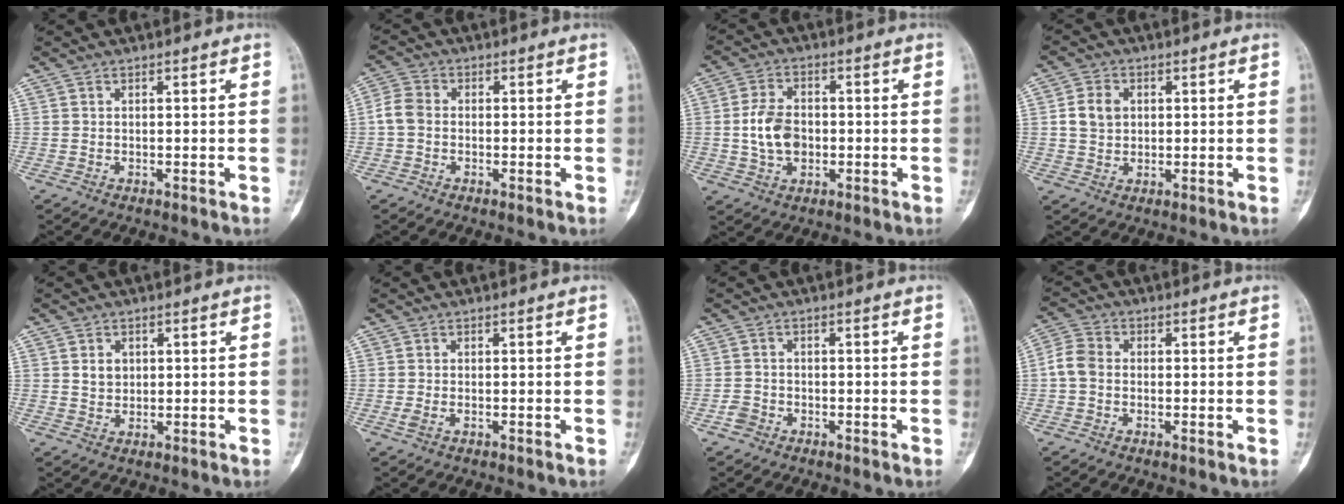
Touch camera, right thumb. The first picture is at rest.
{"total": 3.7, "force": [-0.3, 2.9, 2.2], "torque": [-0.046, 0.010, -0.014]}
{"total": 8.3, "force": [-0.6, 5.7, 5.9], "torque": [-0.098, 0.008, -0.013]}
{"total": 5.0, "force": [0.8, 4.0, 2.8], "torque": [-0.040, 0.002, 0.015]}
{"total": 2.8, "force": [0.7, 2.3, 1.4], "torque": [-0.009, -0.002, 0.016]}
{"total": 1.5, "force": [-0.6, 0.8, 1.2], "torque": [-0.034, 0.004, -0.011]}
{"total": 2.2, "force": [-1.3, 1.7, 0.6], "torque": [-0.009, 0.011, -0.026]}
{"total": 4.6, "force": [-0.4, 3.7, 2.8], "torque": [-0.055, 0.013, -0.017]}